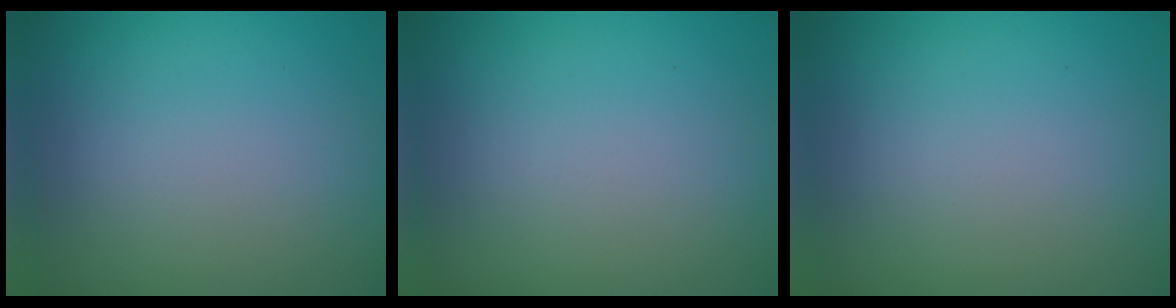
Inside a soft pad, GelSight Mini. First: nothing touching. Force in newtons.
{"total": 0.0}
{"total": 0.0}